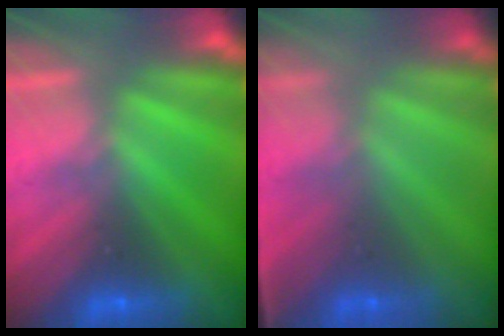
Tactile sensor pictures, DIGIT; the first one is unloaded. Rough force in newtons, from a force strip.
{"total": 1.2}